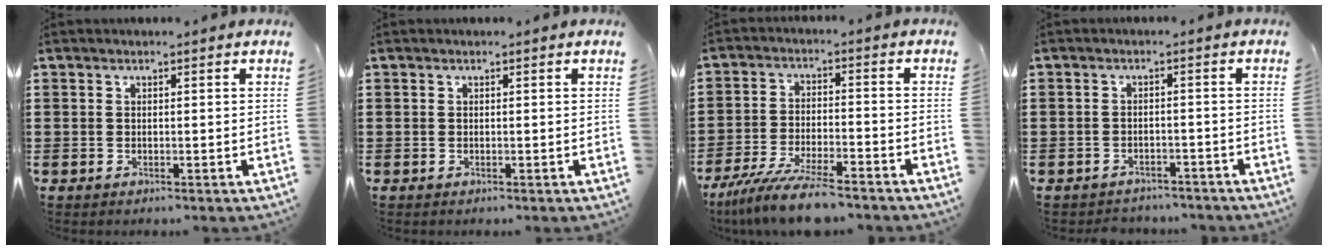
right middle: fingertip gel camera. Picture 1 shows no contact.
{"total": 0.0}
{"total": 8.8, "force": [-7.4, 0.6, 4.7], "torque": [-0.106, -0.008, -0.144]}
{"total": 2.1, "force": [-2.1, 0.4, -0.2], "torque": [-0.004, -0.002, -0.047]}